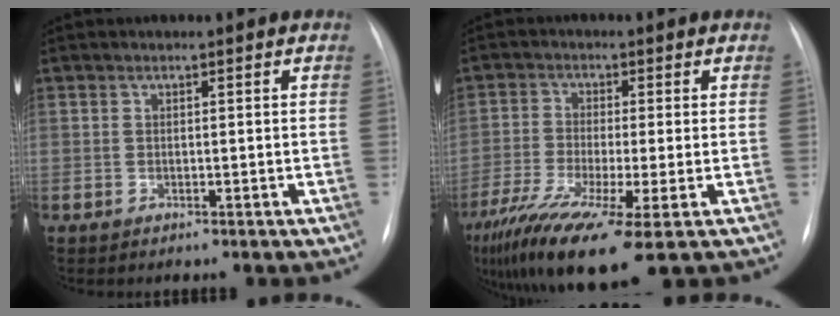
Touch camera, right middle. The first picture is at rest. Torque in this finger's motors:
{"motor_torque": [1.38, -0.76, 0.37, 0.21]}